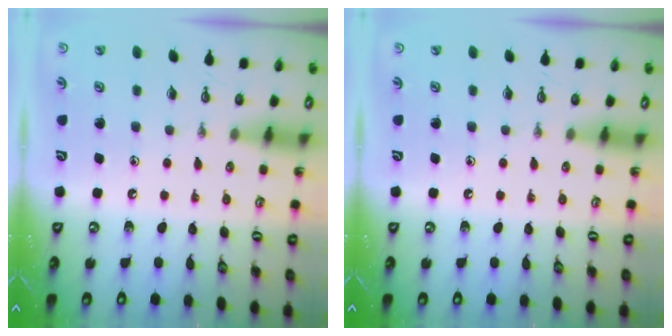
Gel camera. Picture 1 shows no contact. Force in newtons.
{"total": 0.0}